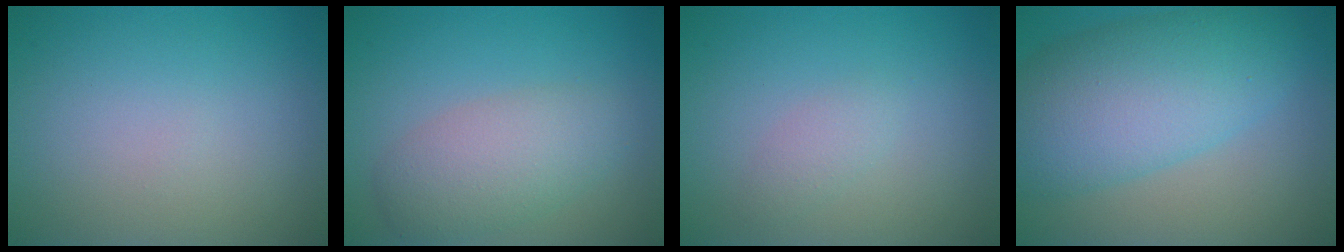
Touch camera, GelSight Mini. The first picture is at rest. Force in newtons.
{"total": 4.2, "press": 4.2, "slide": 0.0}
{"total": 1.3, "press": 1.3, "slide": 0.1}
{"total": 9.1, "press": 9.1, "slide": 0.0}